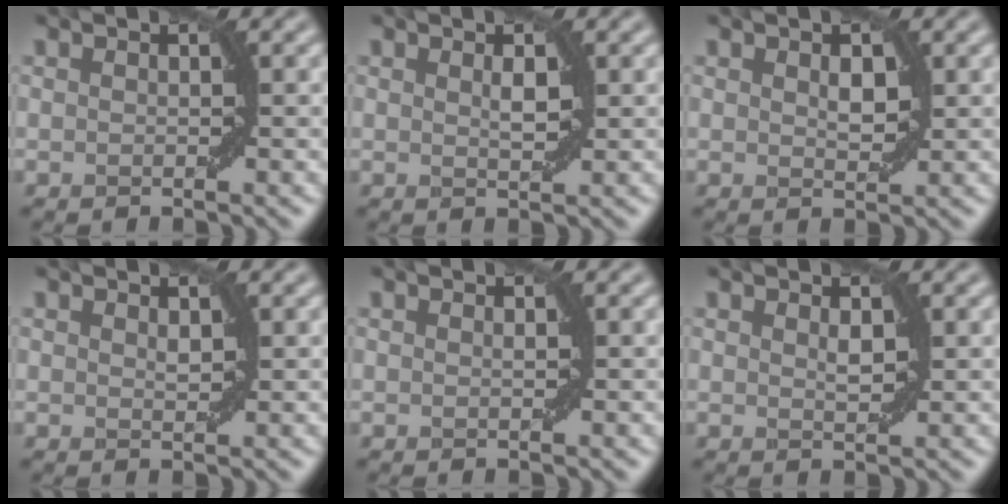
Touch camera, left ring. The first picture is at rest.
{"total": 1.1, "force": [0.5, 0.3, 1.0], "torque": [-0.019, 0.000, 0.011]}
{"total": 1.6, "force": [0.5, 0.8, 1.2], "torque": [-0.021, 0.001, 0.013]}
{"total": 0.6, "force": [0.5, 0.2, 0.4], "torque": [-0.008, -0.002, 0.011]}
{"total": 0.0}
{"total": 0.9, "force": [0.5, 0.2, 0.7], "torque": [-0.014, -0.001, 0.012]}